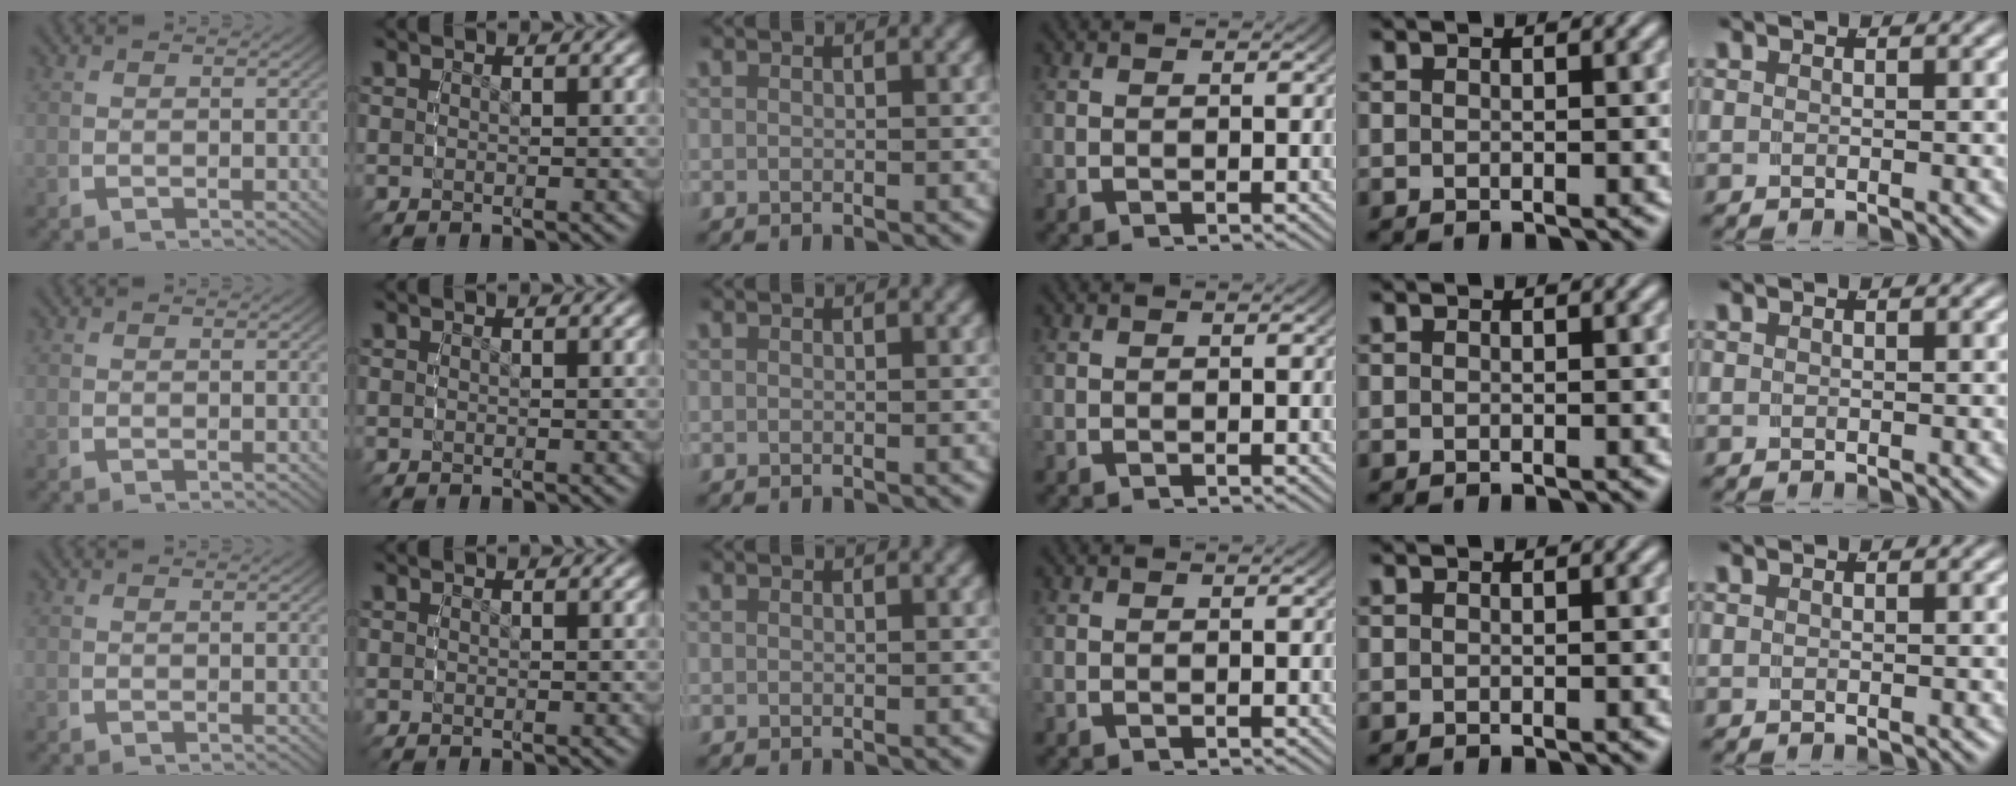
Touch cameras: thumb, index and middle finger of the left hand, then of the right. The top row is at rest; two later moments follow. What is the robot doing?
{"motion": "reach", "object": "plastic wrap"}